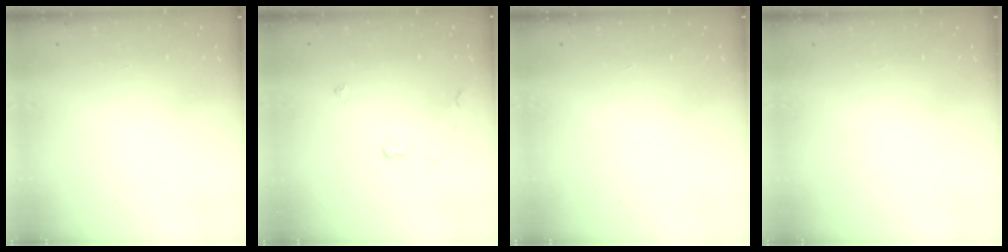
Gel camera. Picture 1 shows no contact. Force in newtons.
{"total": 4.7, "press": 4.7, "slide": 0.1}
{"total": 0.0}
{"total": 0.0}